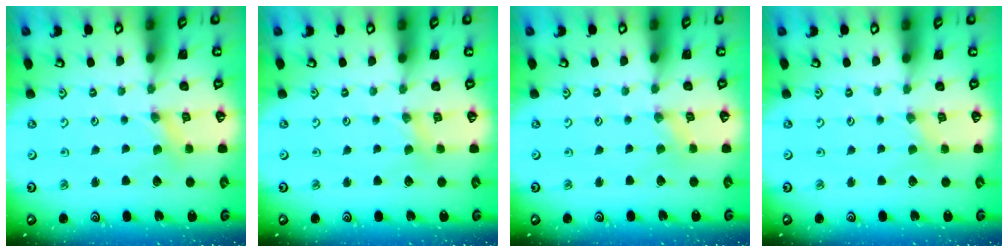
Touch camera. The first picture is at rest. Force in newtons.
{"total": 1.7, "press": 1.7, "slide": 0.3}
{"total": 0.6, "press": 0.6, "slide": 0.2}
{"total": 0.0}